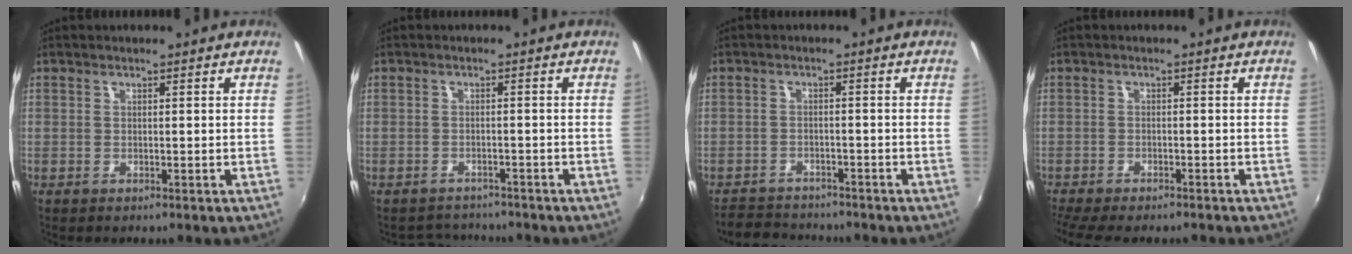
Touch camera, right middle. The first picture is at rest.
{"total": 4.7, "force": [-4.5, 1.4, 0.2], "torque": [-0.016, 0.005, -0.069]}
{"total": 6.4, "force": [-6.0, 2.1, 1.1], "torque": [-0.044, 0.005, -0.096]}
{"total": 7.9, "force": [-6.9, 1.3, 3.6], "torque": [-0.088, -0.032, -0.113]}